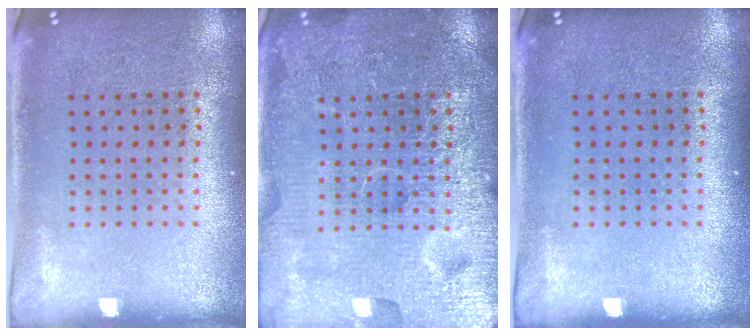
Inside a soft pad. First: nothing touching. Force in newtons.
{"total": 7.2, "press": 7.1, "slide": 1.0}
{"total": 0.0}